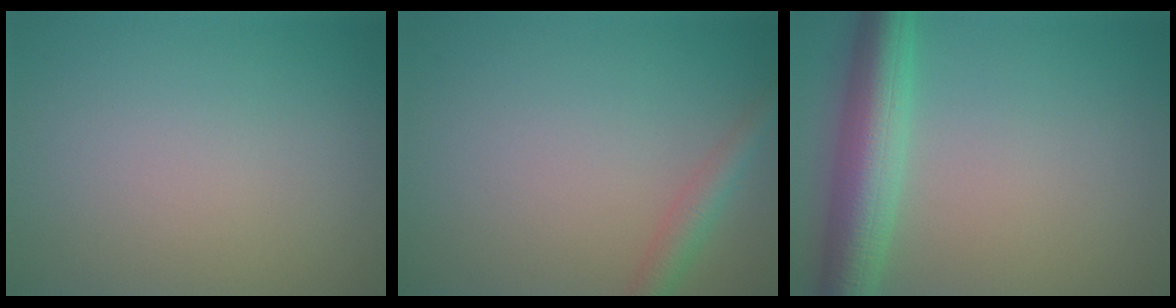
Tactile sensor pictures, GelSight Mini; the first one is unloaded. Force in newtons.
{"total": 2.4, "press": 2.4, "slide": 0.2}
{"total": 6.6, "press": 6.6, "slide": 0.2}